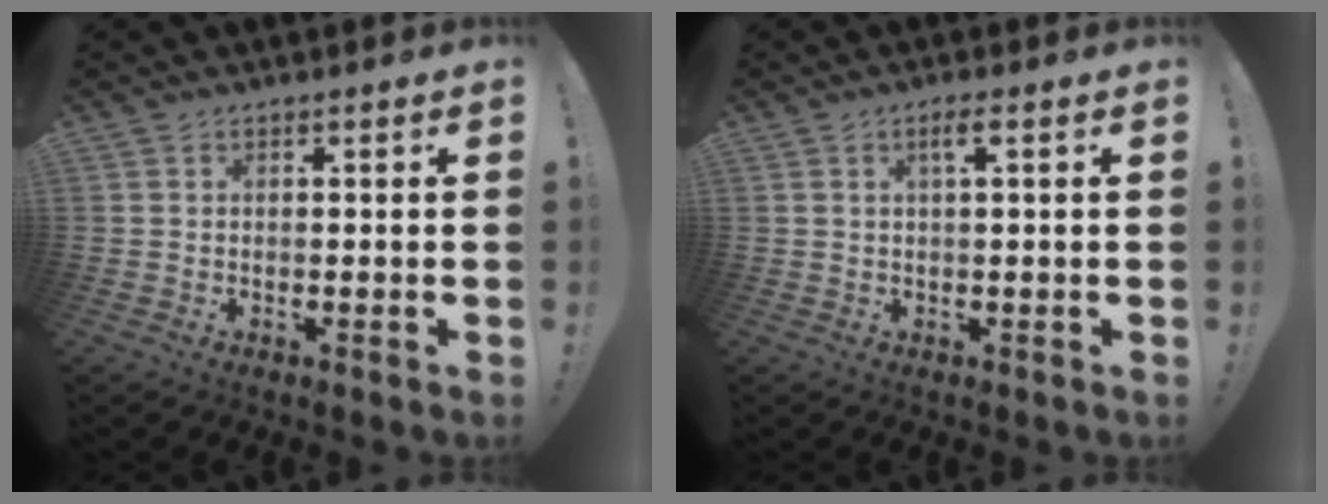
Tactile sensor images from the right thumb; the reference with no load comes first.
{"total": 2.6, "force": [0.6, 0.0, 2.5], "torque": [-0.041, 0.000, 0.004]}